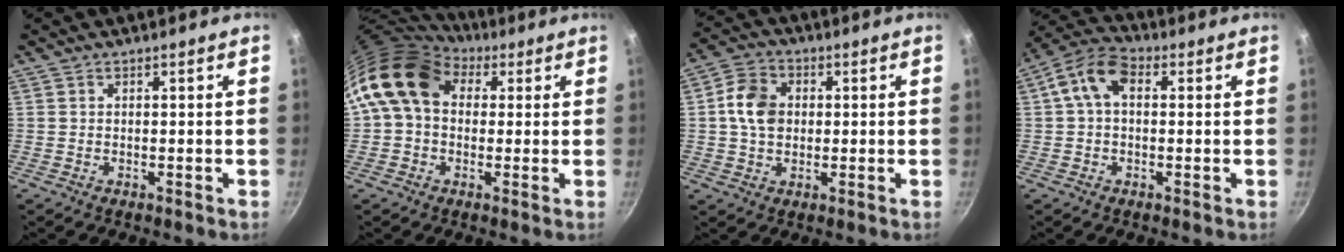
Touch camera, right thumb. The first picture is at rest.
{"total": 13.7, "force": [3.7, 10.2, 8.3], "torque": [-0.127, 0.017, 0.046]}
{"total": 8.1, "force": [0.7, 6.3, 5.1], "torque": [-0.077, 0.012, 0.003]}
{"total": 8.5, "force": [1.5, 5.3, 6.4], "torque": [-0.123, 0.027, 0.011]}